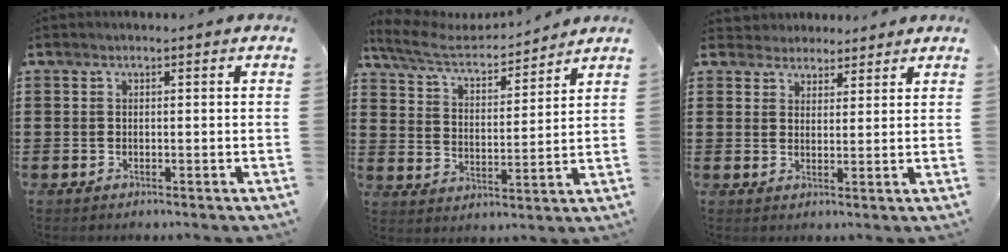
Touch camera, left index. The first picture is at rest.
{"total": 6.0, "force": [5.2, 1.6, 2.6], "torque": [-0.076, -0.027, 0.085]}
{"total": 3.3, "force": [2.9, 1.4, -0.3], "torque": [-0.008, 0.003, 0.057]}